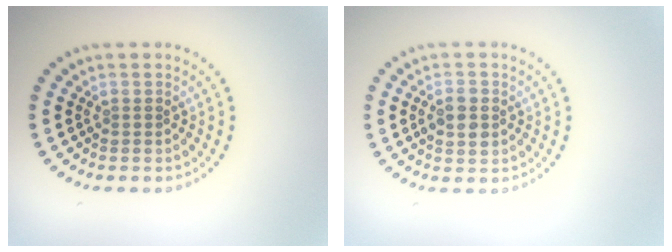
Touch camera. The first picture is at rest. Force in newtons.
{"total": 2.7, "press": 2.7, "slide": 0.0}